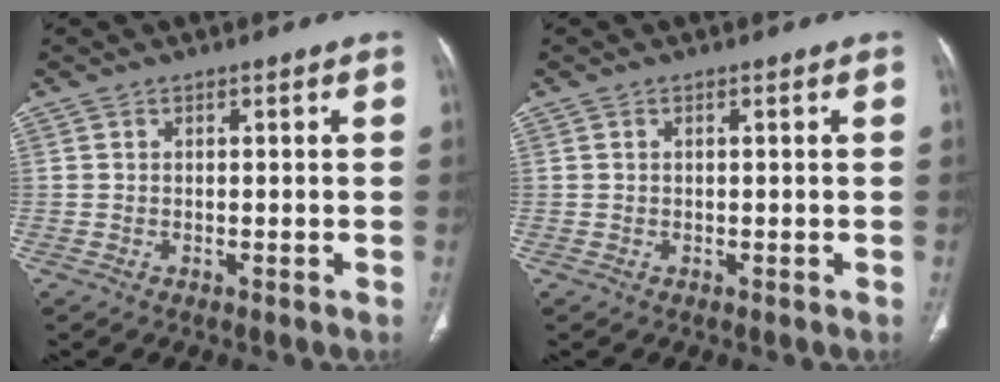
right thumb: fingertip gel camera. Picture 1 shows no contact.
{"total": 0.0}